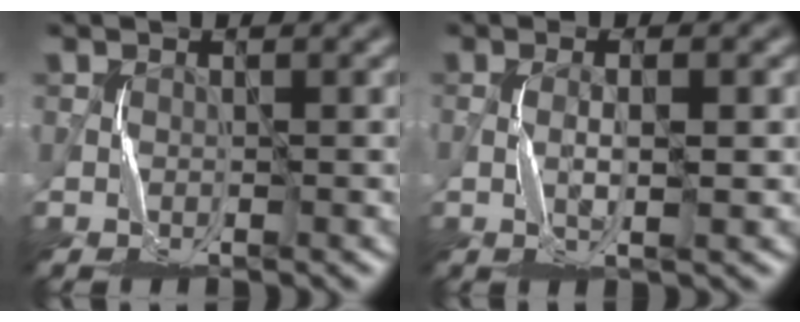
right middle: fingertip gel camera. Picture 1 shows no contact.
{"total": 2.2, "force": [-0.1, 0.0, 2.2], "torque": [-0.048, -0.001, -0.001]}